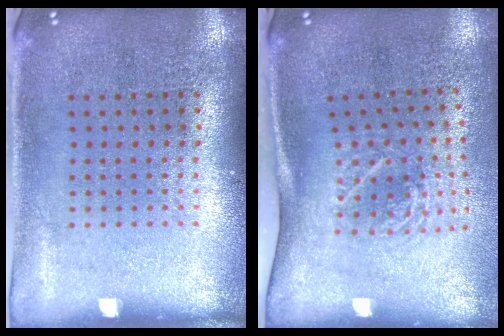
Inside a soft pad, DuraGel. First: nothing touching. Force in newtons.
{"total": 1.8, "press": 1.3, "slide": 1.3}